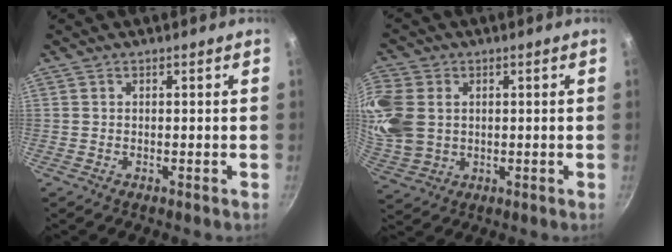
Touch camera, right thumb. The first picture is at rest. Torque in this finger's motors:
{"motor_torque": [-0.02, 0.52, 0.87, 0.75, 0.23]}